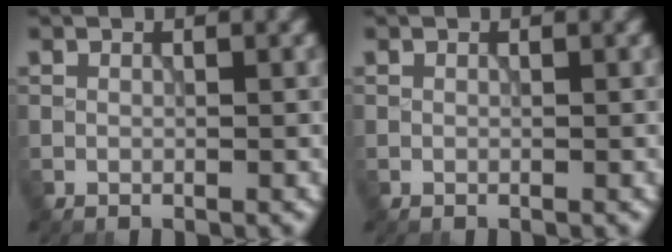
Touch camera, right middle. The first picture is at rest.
{"total": 0.0}